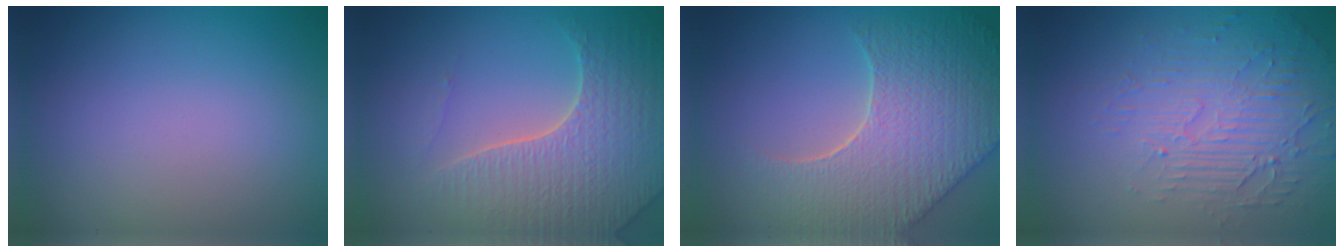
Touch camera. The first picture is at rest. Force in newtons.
{"total": 6.2, "press": 6.0, "slide": 1.5}
{"total": 8.5, "press": 6.5, "slide": 5.5}
{"total": 5.5, "press": 3.3, "slide": 4.4}